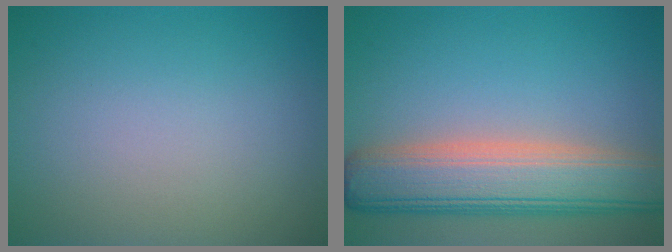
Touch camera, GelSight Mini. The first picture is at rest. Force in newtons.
{"total": 8.6, "press": 8.6, "slide": 0.6}